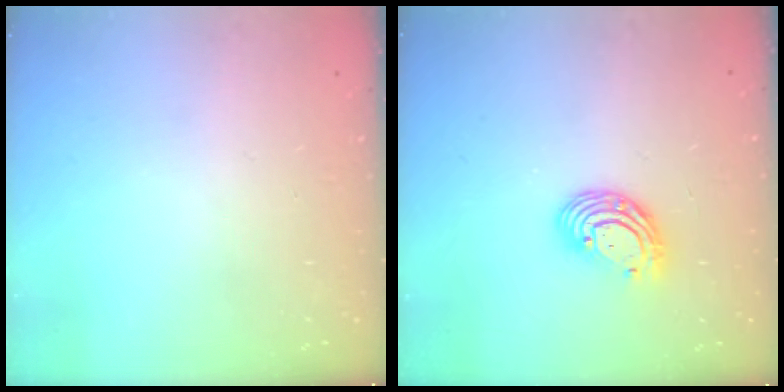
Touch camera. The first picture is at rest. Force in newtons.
{"total": 9.3, "press": 9.3, "slide": 1.0}